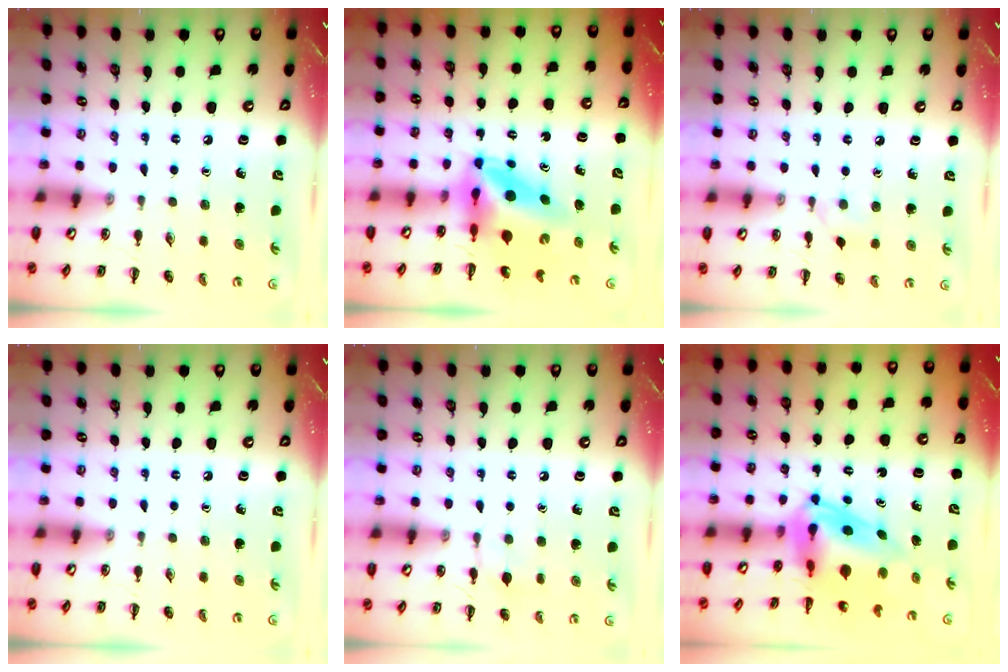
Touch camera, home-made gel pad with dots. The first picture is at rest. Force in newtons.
{"total": 6.7, "press": 6.4, "slide": 2.0}
{"total": 4.2, "press": 3.9, "slide": 1.5}
{"total": 0.0}
{"total": 6.7, "press": 6.6, "slide": 1.4}
{"total": 9.5, "press": 9.0, "slide": 3.1}